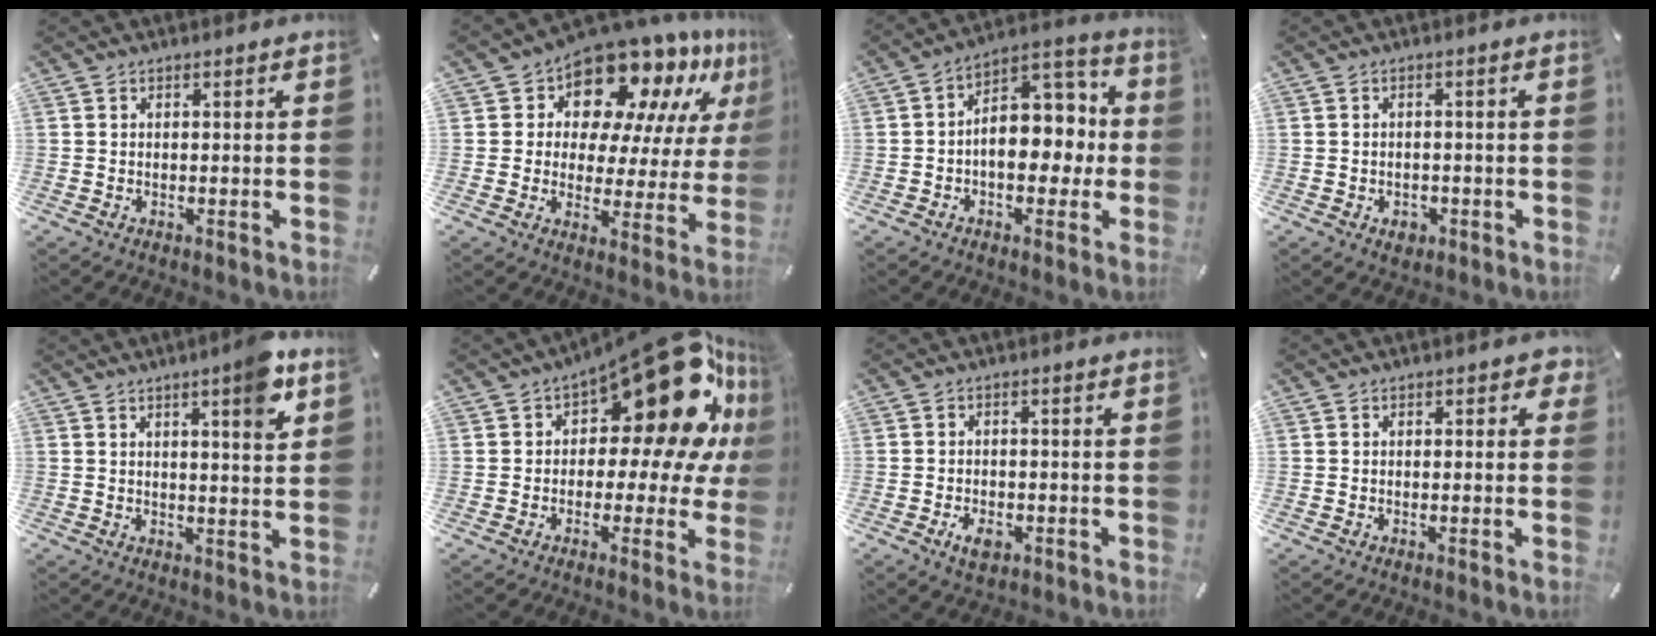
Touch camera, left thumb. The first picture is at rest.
{"total": 13.9, "force": [11.3, 6.6, 4.6], "torque": [-0.082, -0.102, 0.193]}
{"total": 13.0, "force": [0.0, 9.6, 8.8], "torque": [-0.100, -0.007, 0.004]}
{"total": 2.6, "force": [-1.1, 2.0, 1.3], "torque": [-0.022, 0.006, -0.021]}
{"total": 7.6, "force": [4.1, 1.2, 6.3], "torque": [-0.090, -0.019, 0.059]}
{"total": 22.0, "force": [9.7, 10.7, 16.7], "torque": [-0.213, -0.077, 0.161]}
{"total": 3.8, "force": [-1.7, 2.4, 2.5], "torque": [-0.055, 0.003, -0.032]}
{"total": 1.7, "force": [0.4, 1.2, 1.1], "torque": [-0.005, 0.001, 0.003]}